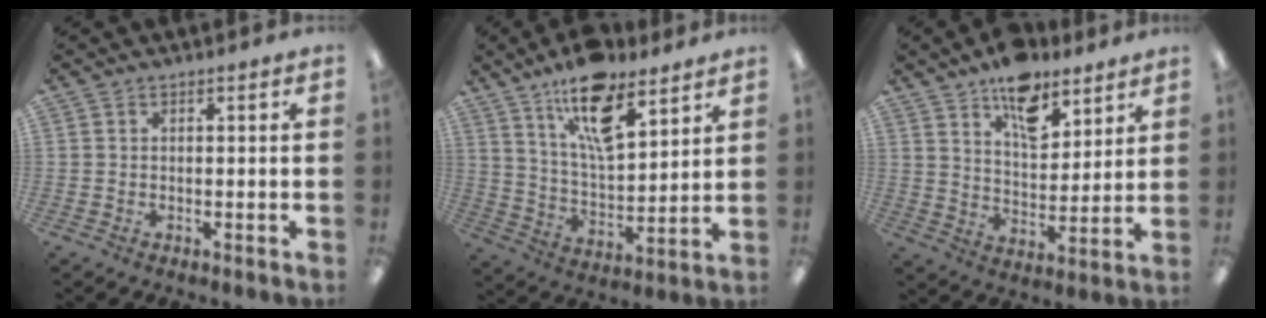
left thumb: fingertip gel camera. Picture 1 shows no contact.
{"total": 15.9, "force": [11.0, 6.3, 9.7], "torque": [-0.164, -0.050, 0.187]}
{"total": 12.3, "force": [8.8, 6.1, 5.9], "torque": [-0.080, -0.049, 0.155]}